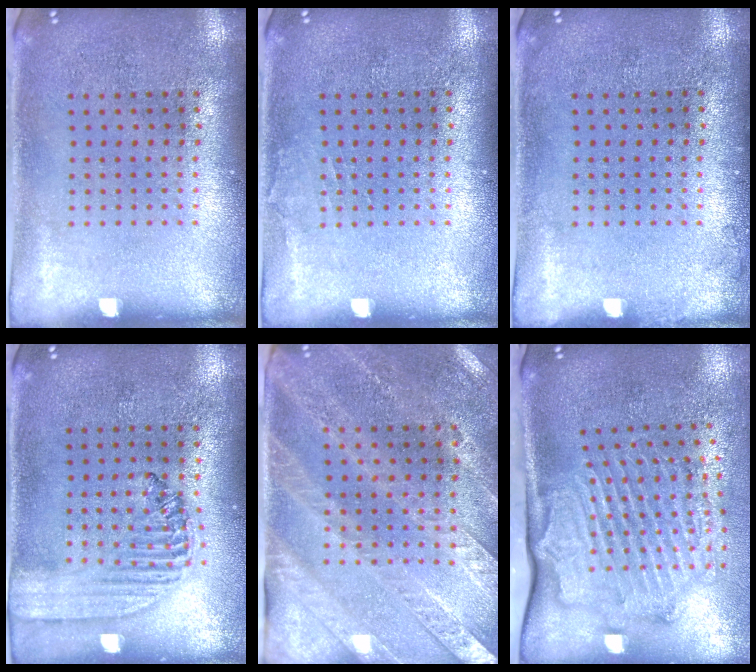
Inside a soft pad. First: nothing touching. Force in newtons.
{"total": 0.6, "press": 0.6, "slide": 0.1}
{"total": 0.6, "press": 0.5, "slide": 0.1}
{"total": 1.5, "press": 1.4, "slide": 0.6}
{"total": 2.7, "press": 2.5, "slide": 1.0}
{"total": 2.3, "press": 2.1, "slide": 0.7}